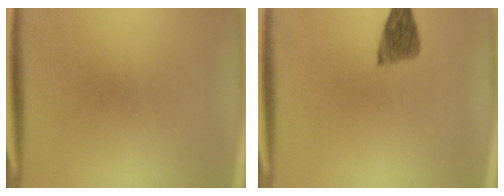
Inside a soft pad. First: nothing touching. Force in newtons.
{"total": 4.1}